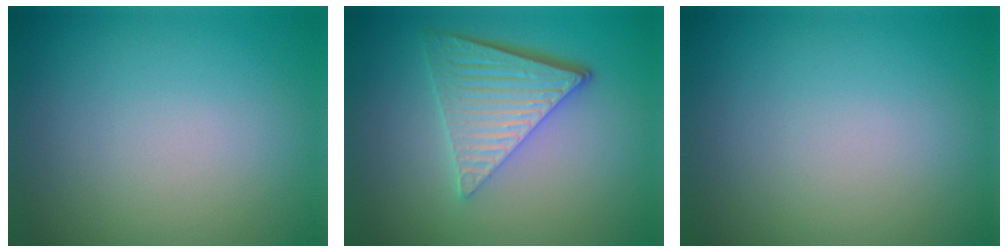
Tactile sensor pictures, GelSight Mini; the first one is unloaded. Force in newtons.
{"total": 6.5, "press": 4.4, "slide": 4.8}
{"total": 0.0}